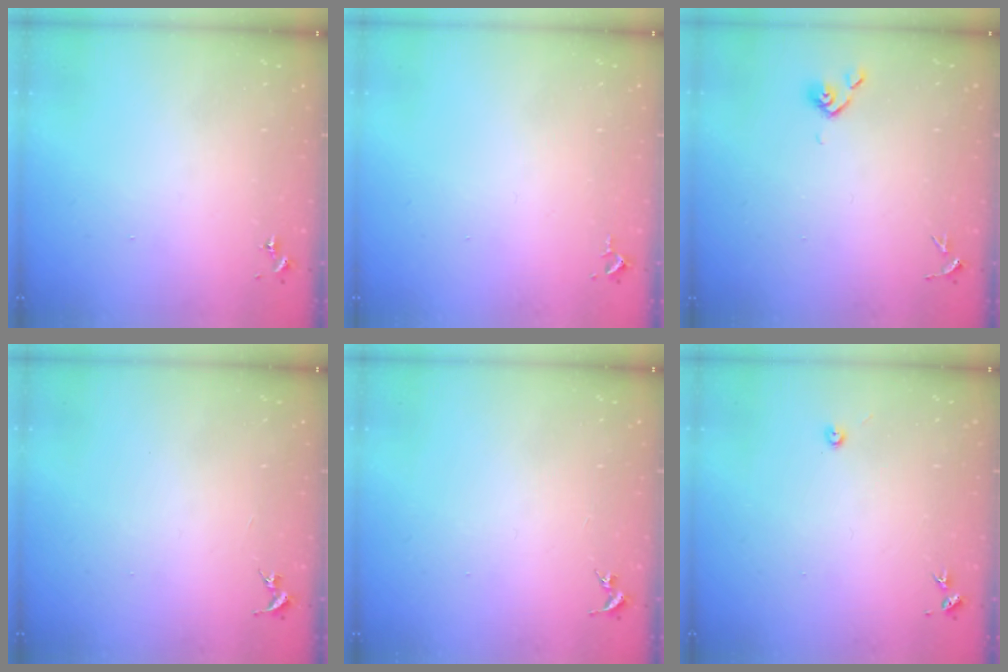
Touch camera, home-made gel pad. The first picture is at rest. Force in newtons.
{"total": 2.6, "press": 2.6, "slide": 0.4}
{"total": 3.8, "press": 3.7, "slide": 0.8}
{"total": 0.0}
{"total": 0.0}
{"total": 4.1, "press": 4.1, "slide": 0.4}